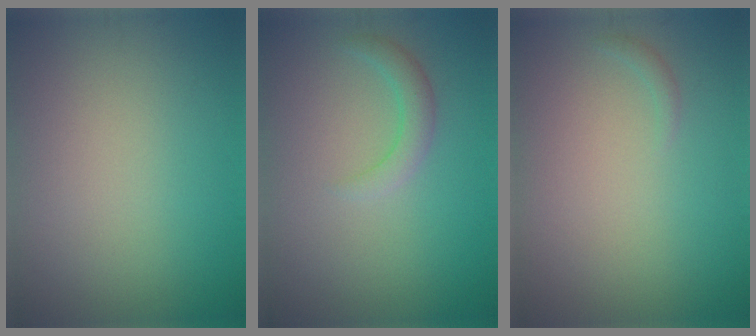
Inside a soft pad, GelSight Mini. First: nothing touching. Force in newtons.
{"total": 1.9, "press": 1.9, "slide": 0.2}
{"total": 0.6, "press": 0.6, "slide": 0.1}